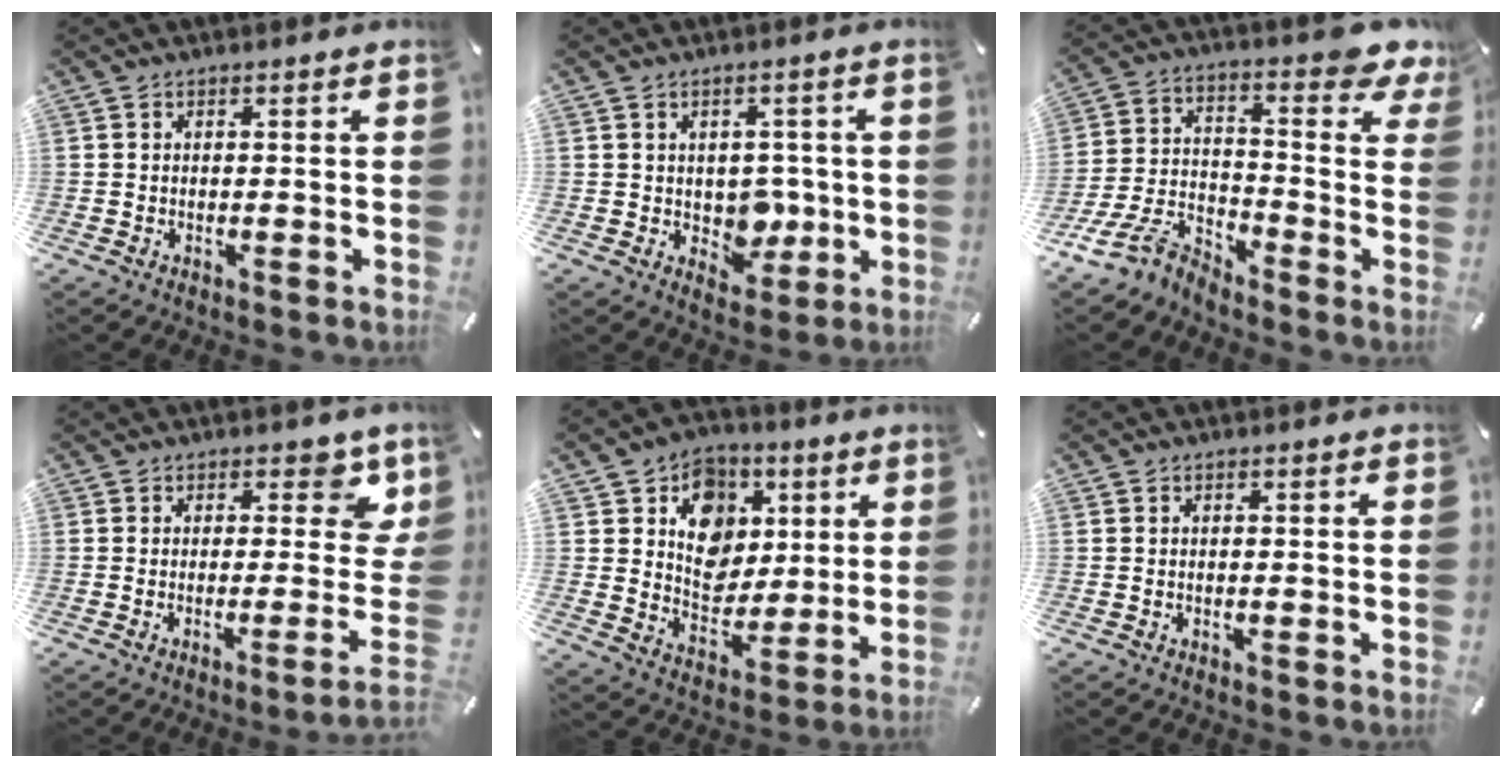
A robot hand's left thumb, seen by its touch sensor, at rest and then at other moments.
{"total": 6.2, "force": [0.3, 5.6, 2.7], "torque": [-0.020, -0.004, 0.006]}
{"total": 12.3, "force": [-6.3, 7.5, 7.5], "torque": [-0.146, 0.028, -0.119]}
{"total": 7.8, "force": [2.4, 2.9, 6.9], "torque": [-0.066, -0.030, 0.035]}
{"total": 11.9, "force": [3.6, 10.6, 4.0], "torque": [-0.059, -0.022, 0.069]}
{"total": 0.0}